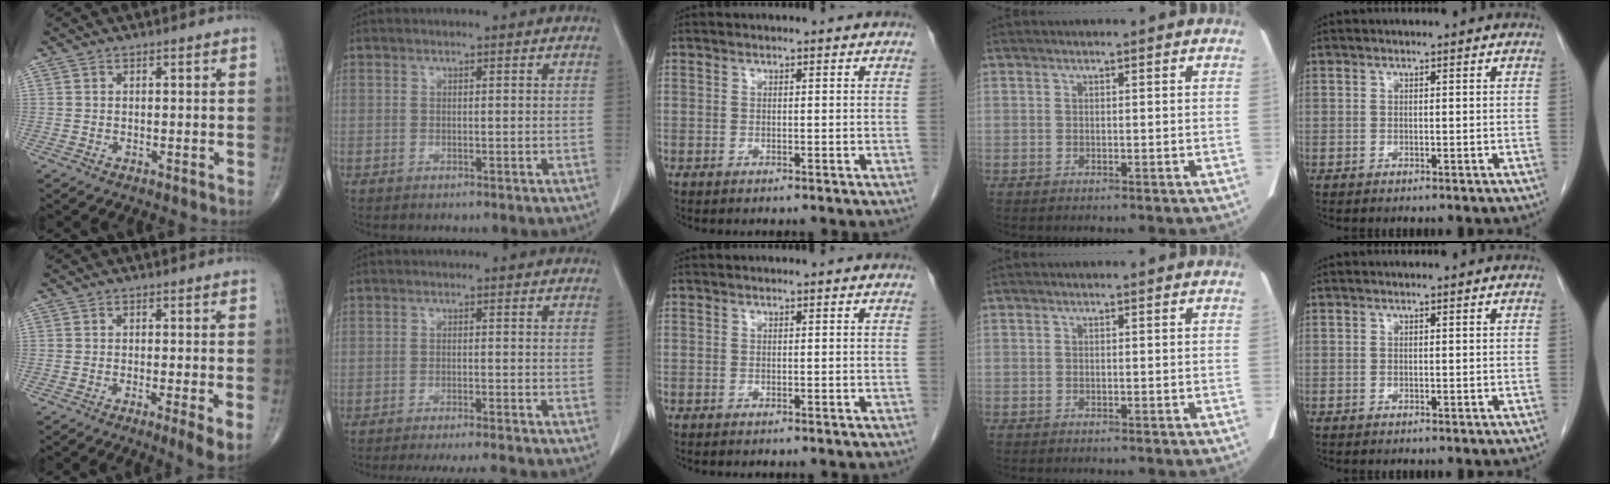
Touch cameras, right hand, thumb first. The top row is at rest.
{"thumb": {"total": 4.1, "force": [-1.1, 0.4, 3.9], "torque": [-0.072, -0.014, -0.021]}, "index": {"total": 7.3, "force": [-6.8, -0.5, 2.6], "torque": [-0.028, -0.011, -0.099]}}